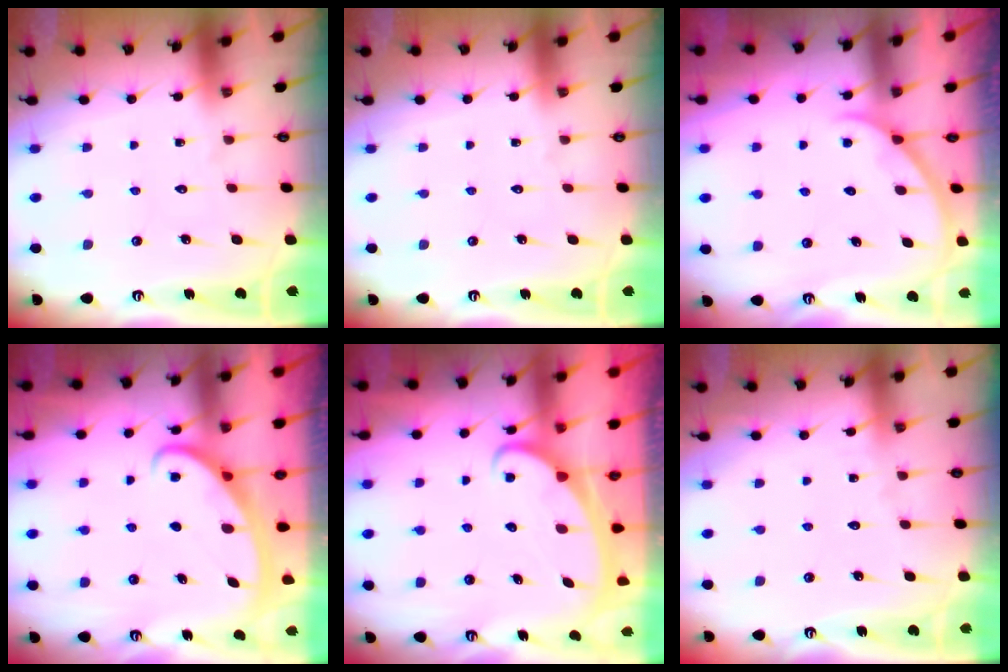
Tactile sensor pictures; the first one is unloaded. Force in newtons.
{"total": 0.0}
{"total": 2.0, "press": 2.0, "slide": 0.1}
{"total": 2.6, "press": 2.6, "slide": 0.4}
{"total": 2.2, "press": 2.1, "slide": 0.4}
{"total": 3.3, "press": 3.3, "slide": 0.3}